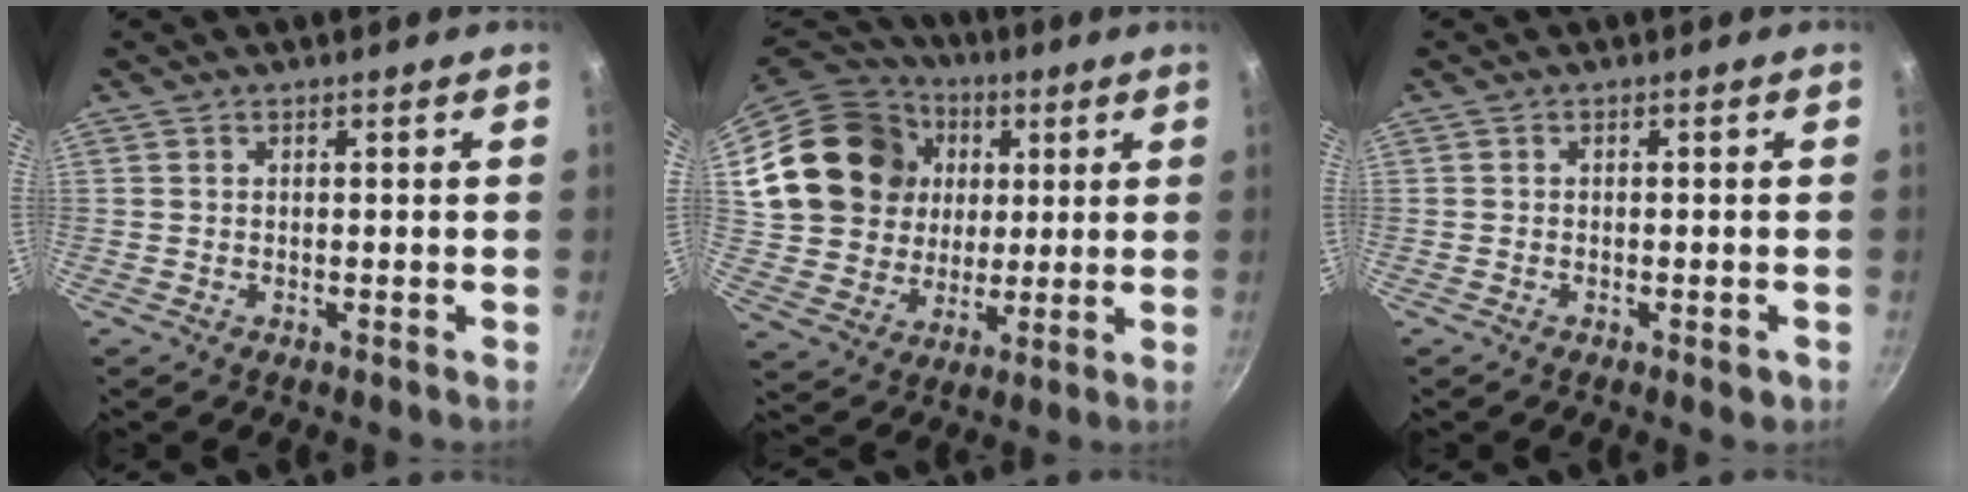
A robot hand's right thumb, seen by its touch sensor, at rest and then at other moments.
{"total": 23.3, "force": [5.8, 19.3, 11.7], "torque": [-0.203, 0.020, 0.115]}
{"total": 1.7, "force": [-0.9, 0.8, 1.3], "torque": [-0.021, 0.004, -0.012]}